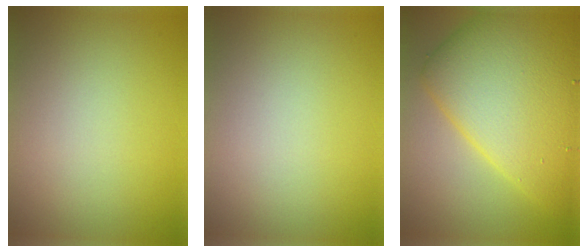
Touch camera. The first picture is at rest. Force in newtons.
{"total": 0.0}
{"total": 12.0, "press": 12.0, "slide": 0.2}